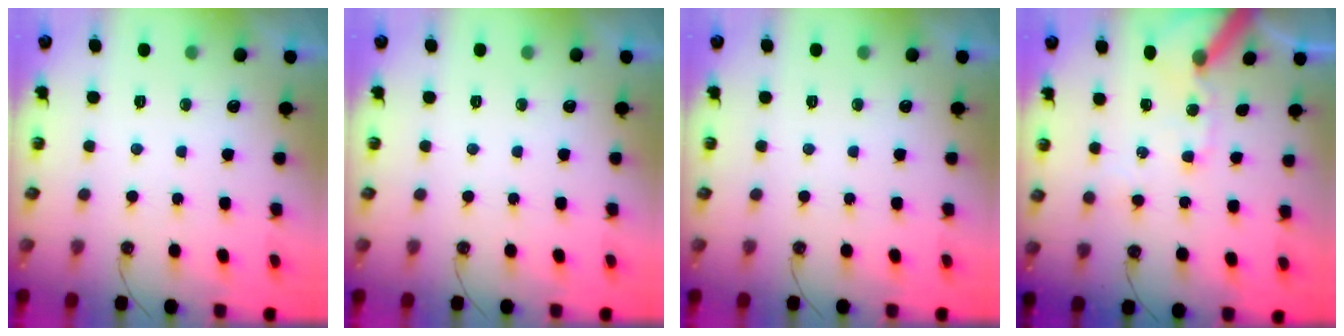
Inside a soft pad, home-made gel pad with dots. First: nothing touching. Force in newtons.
{"total": 0.0}
{"total": 0.0}
{"total": 12.1, "press": 12.0, "slide": 2.0}